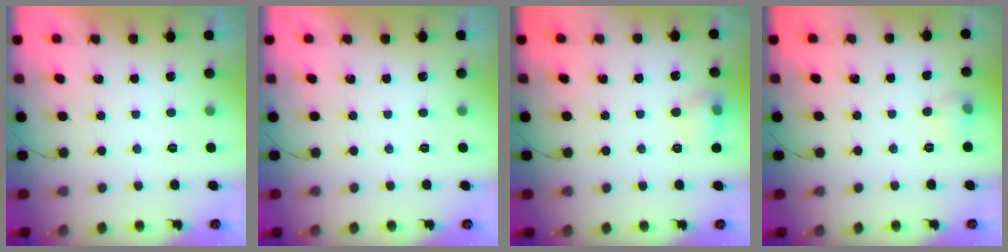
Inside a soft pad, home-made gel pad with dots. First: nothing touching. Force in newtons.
{"total": 0.0}
{"total": 7.6, "press": 7.5, "slide": 1.4}
{"total": 6.5, "press": 5.9, "slide": 2.7}